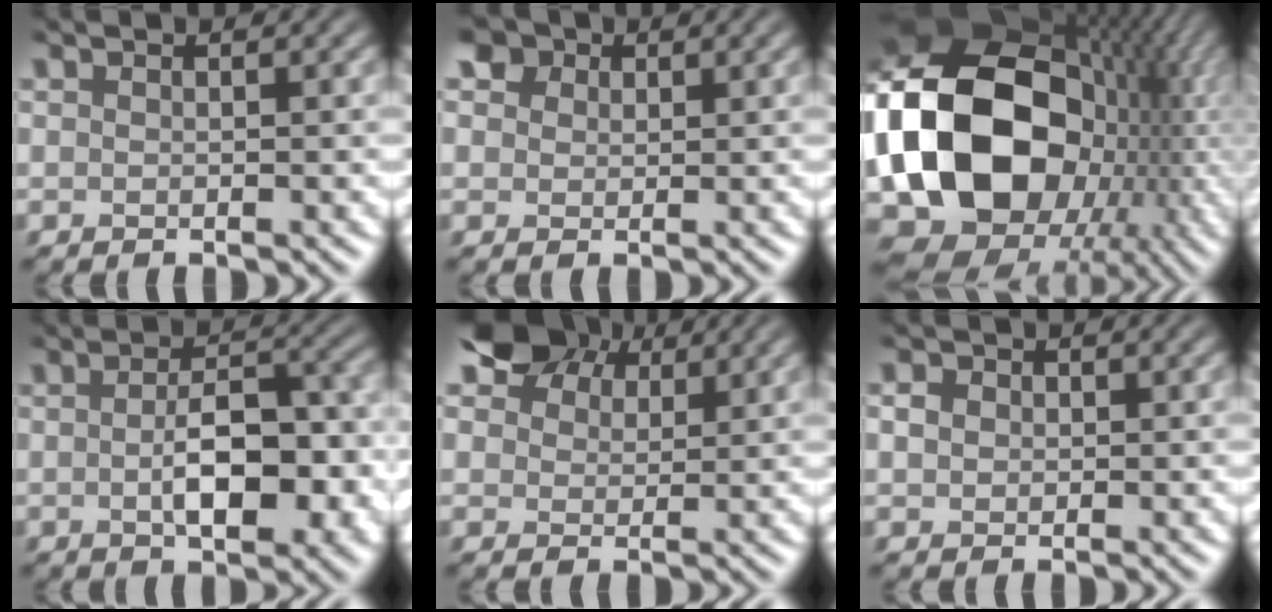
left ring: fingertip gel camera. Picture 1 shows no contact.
{"total": 5.9, "force": [3.4, 3.9, 2.8], "torque": [-0.081, 0.004, 0.047]}
{"total": 20.2, "force": [-2.6, 15.5, 12.6], "torque": [-0.262, -0.016, -0.046]}
{"total": 7.0, "force": [-1.7, 3.4, 5.8], "torque": [-0.094, -0.008, -0.031]}
{"total": 6.2, "force": [3.8, 4.0, 2.9], "torque": [-0.068, 0.006, 0.061]}
{"total": 1.8, "force": [0.1, 1.6, 0.8], "torque": [-0.020, 0.007, -0.002]}